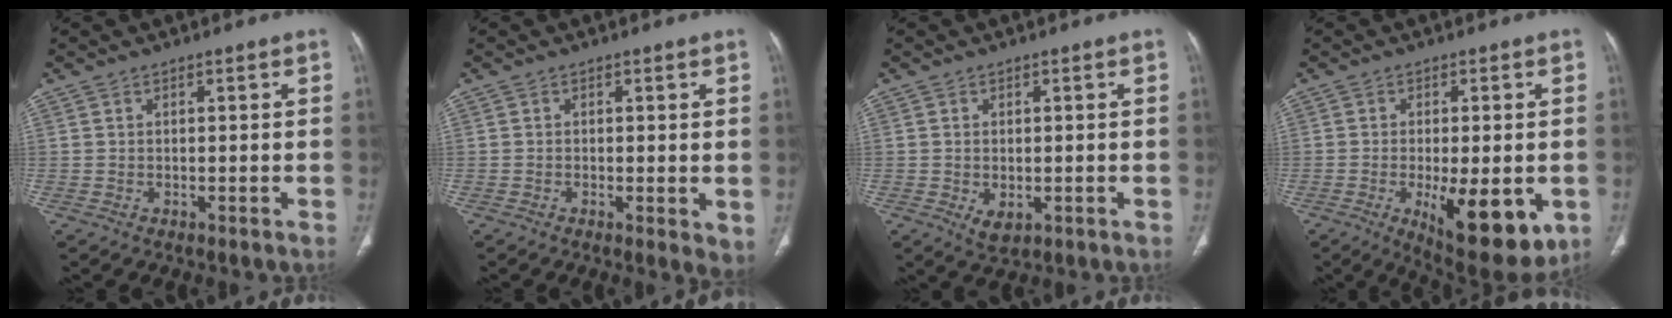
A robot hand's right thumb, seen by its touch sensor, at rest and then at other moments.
{"total": 3.4, "force": [-0.4, 1.2, 3.2], "torque": [-0.043, -0.010, -0.010]}
{"total": 3.4, "force": [-0.8, 2.0, 2.6], "torque": [-0.041, -0.006, -0.005]}
{"total": 15.4, "force": [-4.5, 6.0, 13.4], "torque": [-0.163, -0.016, -0.048]}